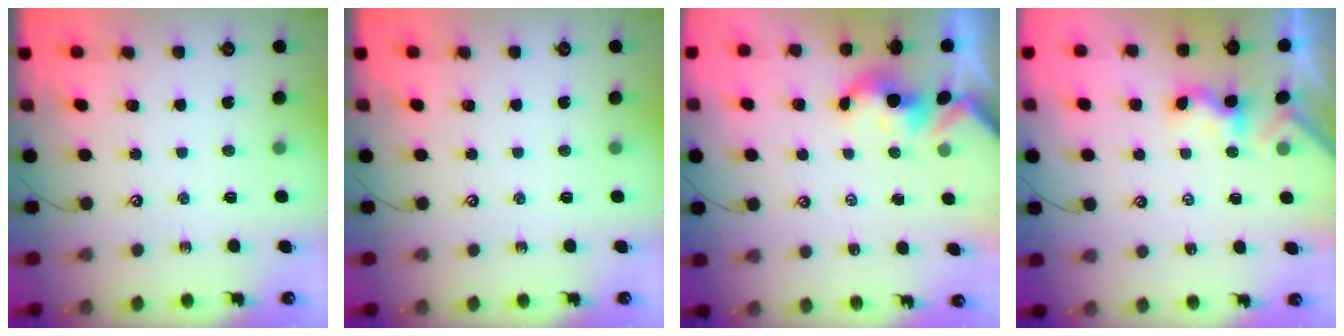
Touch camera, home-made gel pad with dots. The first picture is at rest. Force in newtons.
{"total": 0.0}
{"total": 1.8, "press": 1.8, "slide": 0.2}
{"total": 1.2, "press": 1.1, "slide": 0.4}